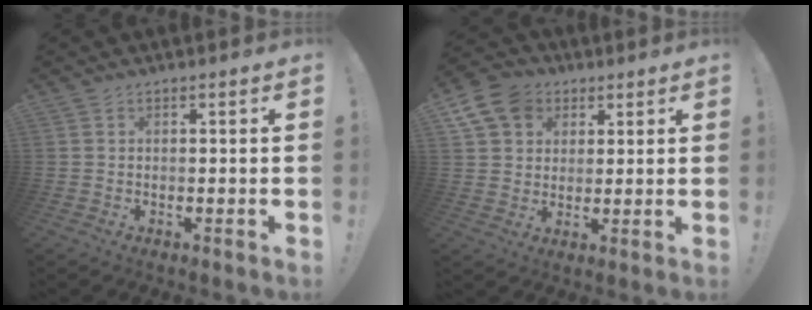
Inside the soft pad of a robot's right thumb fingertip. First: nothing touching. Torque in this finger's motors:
{"motor_torque": [-0.01, 0.31, 0.11, 0.11, 0.16]}